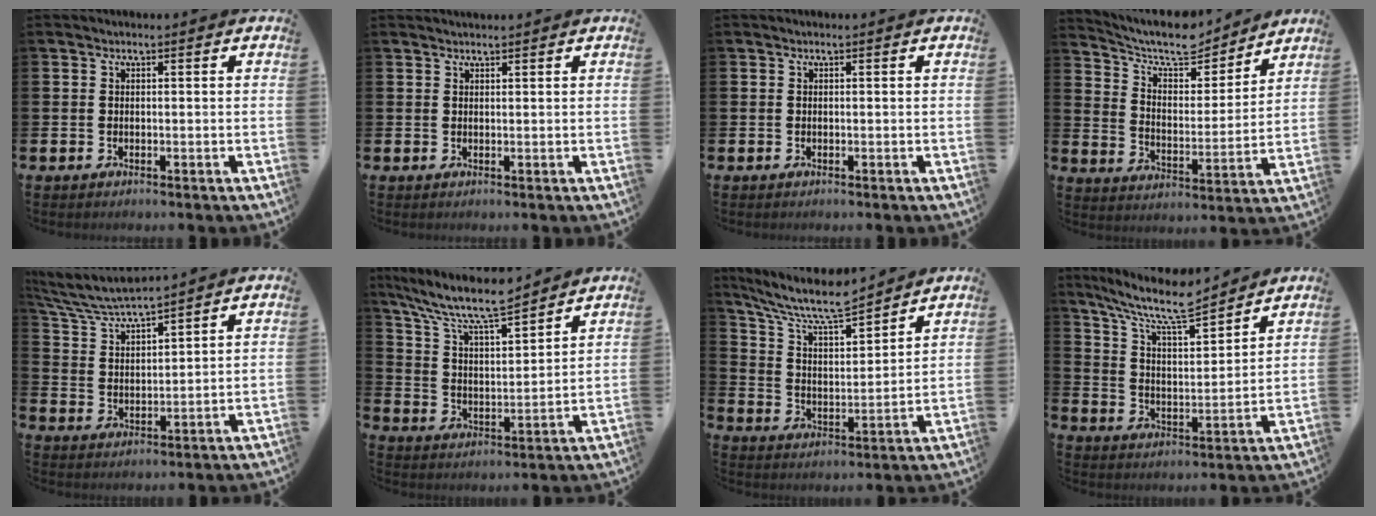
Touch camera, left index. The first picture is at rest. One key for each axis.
{"total": 1.0, "fx": 1.0, "fy": 0.1, "fz": 0.0, "tx": 0.008, "ty": -0.003, "tz": 0.017}
{"total": 0.0}
{"total": 9.7, "fx": 8.6, "fy": 2.8, "fz": 3.3, "tx": -0.092, "ty": -0.058, "tz": 0.149}
{"total": 6.1, "fx": 5.9, "fy": 0.1, "fz": 1.6, "tx": -0.059, "ty": -0.036, "tz": 0.103}
{"total": 9.6, "fx": 8.6, "fy": 1.5, "fz": 4.0, "tx": -0.116, "ty": -0.047, "tz": 0.151}
{"total": 8.8, "fx": 8.0, "fy": 1.5, "fz": 3.2, "tx": -0.102, "ty": -0.048, "tz": 0.140}
{"total": 10.2, "fx": 8.9, "fy": 1.7, "fz": 4.7, "tx": -0.120, "ty": -0.053, "tz": 0.154}